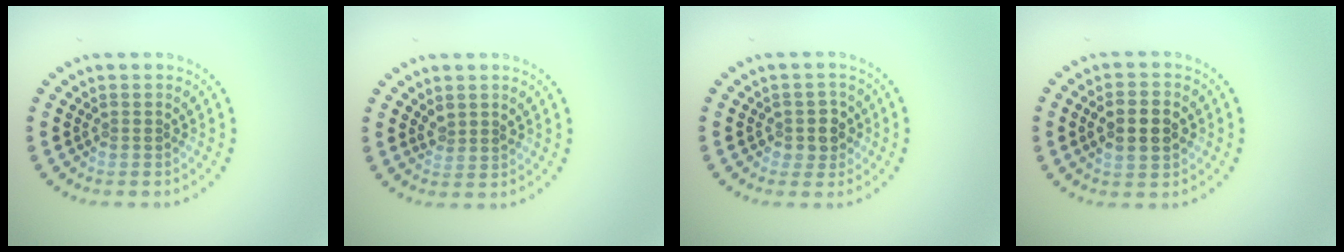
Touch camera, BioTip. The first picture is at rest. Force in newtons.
{"total": 1.1, "press": 0.9, "slide": 0.5}
{"total": 2.1, "press": 1.9, "slide": 0.9}
{"total": 3.5, "press": 3.5, "slide": 0.3}